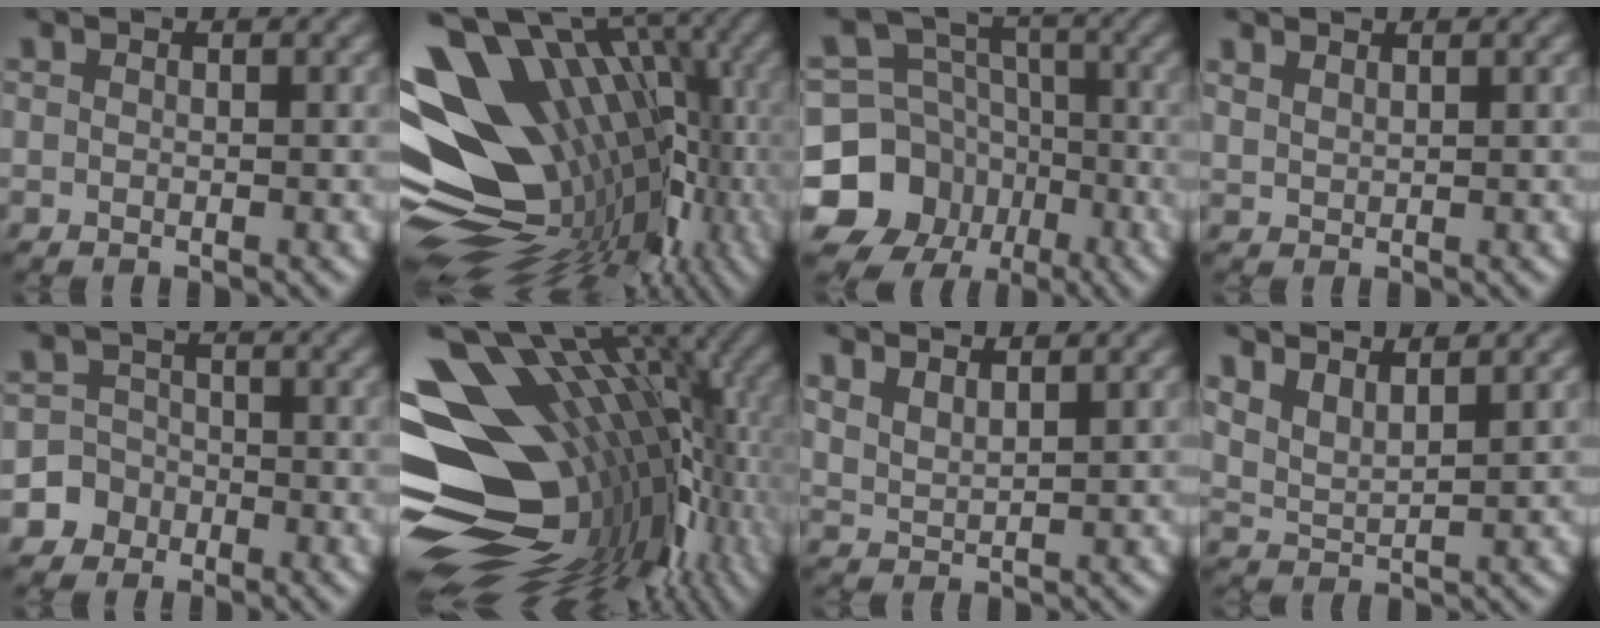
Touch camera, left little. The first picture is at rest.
{"total": 17.3, "force": [-0.9, 11.3, 13.0], "torque": [-0.197, 0.013, 0.003]}
{"total": 10.7, "force": [-5.0, 9.0, 3.0], "torque": [-0.063, -0.008, -0.108]}
{"total": 1.0, "force": [0.9, 0.0, 0.2], "torque": [-0.013, 0.002, 0.026]}
{"total": 5.0, "force": [-2.6, 4.3, 0.2], "torque": [0.014, -0.001, -0.063]}
{"total": 19.0, "force": [-1.7, 12.0, 14.6], "torque": [-0.235, 0.022, -0.022]}
{"total": 2.4, "force": [2.2, 0.1, 0.8], "torque": [-0.021, 0.008, 0.047]}
{"total": 3.8, "force": [3.3, 0.6, 1.7], "torque": [-0.042, 0.006, 0.059]}